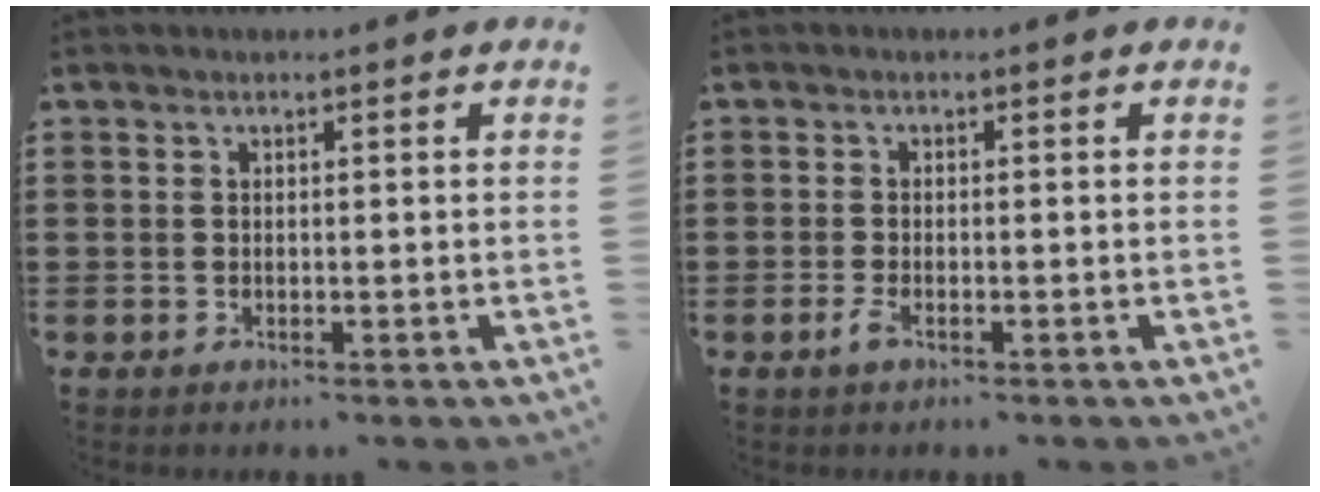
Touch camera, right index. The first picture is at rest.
{"total": 1.6, "force": [-0.9, 0.3, 1.4], "torque": [-0.039, -0.010, -0.019]}